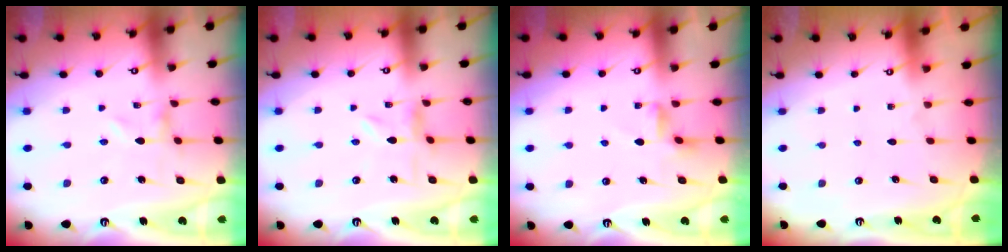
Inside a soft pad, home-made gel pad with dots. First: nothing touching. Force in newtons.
{"total": 1.6, "press": 1.6, "slide": 0.2}
{"total": 2.3, "press": 2.3, "slide": 0.5}
{"total": 1.8, "press": 1.8, "slide": 0.1}